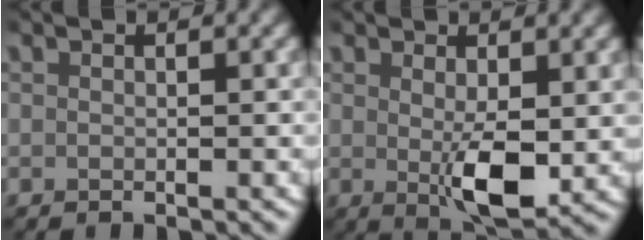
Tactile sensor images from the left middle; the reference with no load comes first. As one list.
[{"total": 4.4, "force": [0.1, 1.6, 4.1], "torque": [-0.068, -0.021, 0.008]}]